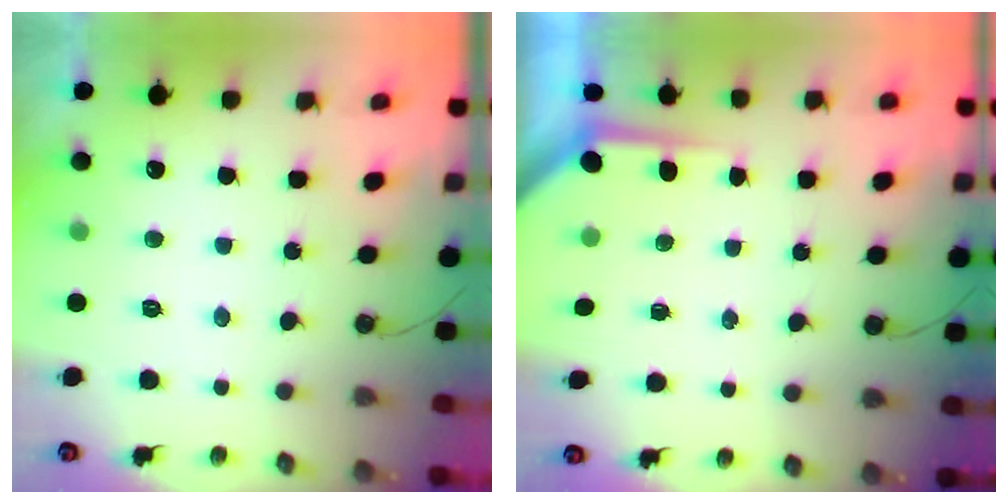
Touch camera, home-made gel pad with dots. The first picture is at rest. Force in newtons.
{"total": 3.7, "press": 3.7, "slide": 0.4}